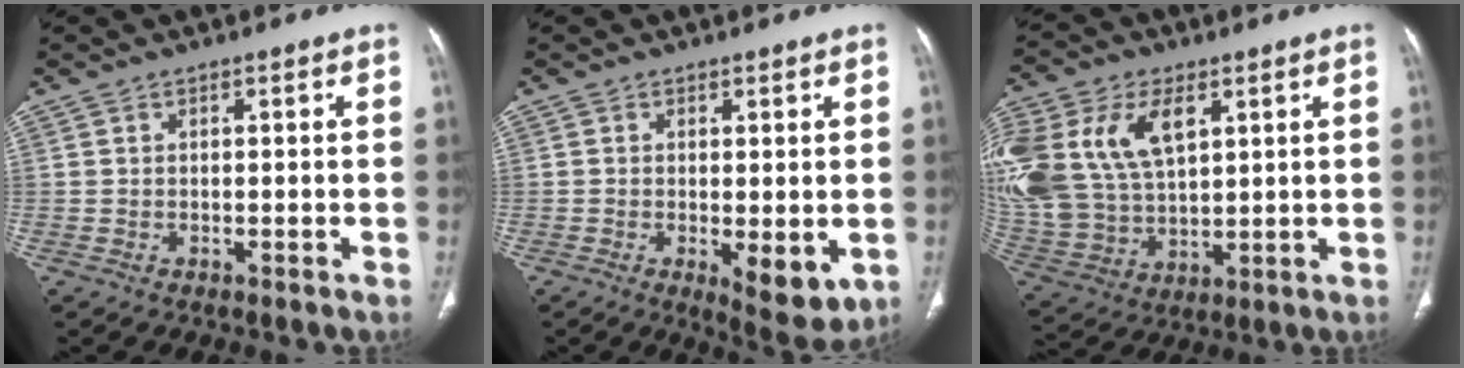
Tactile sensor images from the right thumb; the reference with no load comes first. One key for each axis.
{"total": 7.1, "fx": -1.5, "fy": 2.7, "fz": 6.4, "tx": -0.086, "ty": -0.021, "tz": -0.015}
{"total": 25.2, "fx": 8.3, "fy": 16.0, "fz": 17.6, "tx": -0.411, "ty": 0.014, "tz": 0.171}